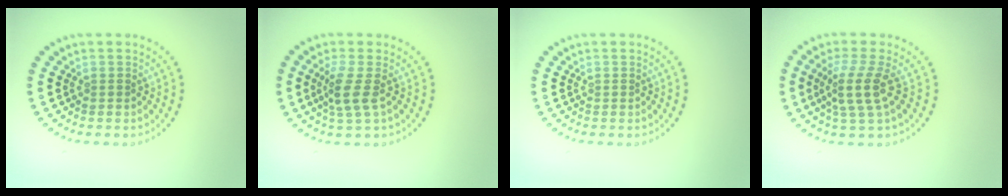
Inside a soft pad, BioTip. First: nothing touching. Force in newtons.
{"total": 2.7, "press": 2.1, "slide": 1.7}
{"total": 0.0}
{"total": 3.2, "press": 2.4, "slide": 2.2}